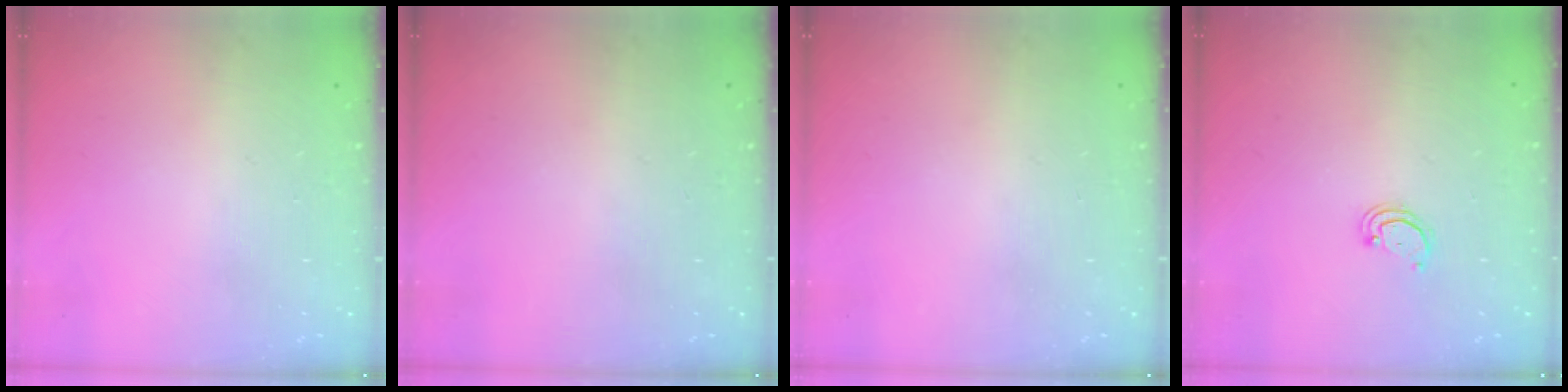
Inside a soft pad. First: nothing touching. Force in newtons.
{"total": 0.0}
{"total": 0.0}
{"total": 2.2, "press": 2.2, "slide": 0.2}